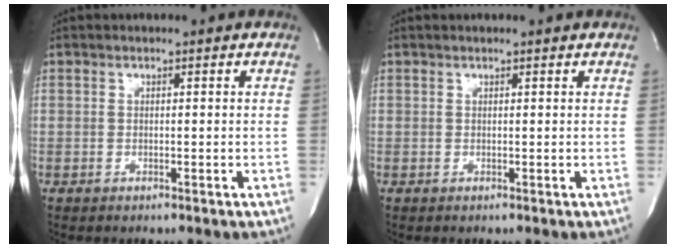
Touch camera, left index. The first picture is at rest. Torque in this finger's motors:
{"motor_torque": [0.27, -0.27, 0.04, 0.00]}